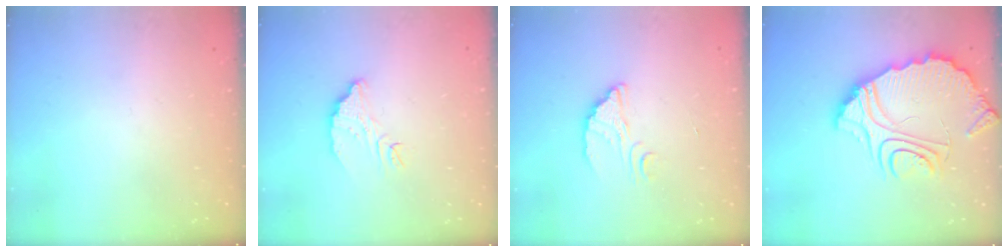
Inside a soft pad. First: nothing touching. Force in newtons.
{"total": 6.5, "press": 6.5, "slide": 0.4}
{"total": 2.9, "press": 2.9, "slide": 0.0}
{"total": 12.5, "press": 12.5, "slide": 1.2}